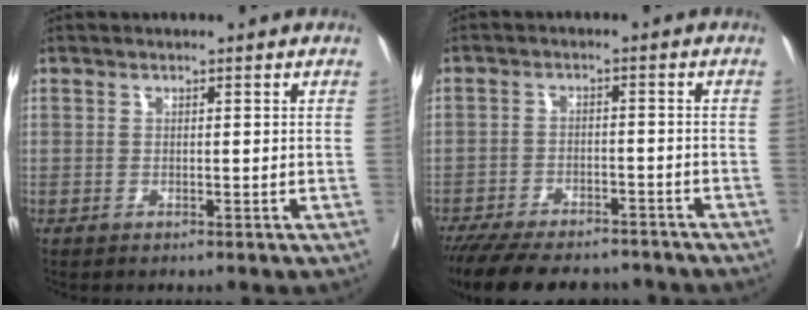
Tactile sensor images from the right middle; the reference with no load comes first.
{"total": 15.2, "force": [-13.1, 4.6, 6.0], "torque": [-0.135, -0.011, -0.188]}